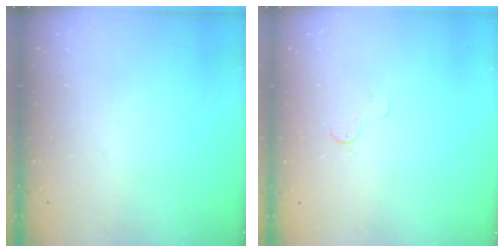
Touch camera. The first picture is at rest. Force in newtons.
{"total": 2.6, "press": 2.6, "slide": 0.3}